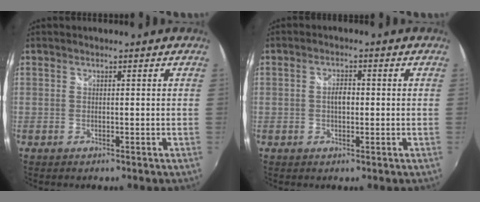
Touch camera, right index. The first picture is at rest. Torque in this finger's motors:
{"motor_torque": [0.00, 0.00, 0.03, 0.05]}